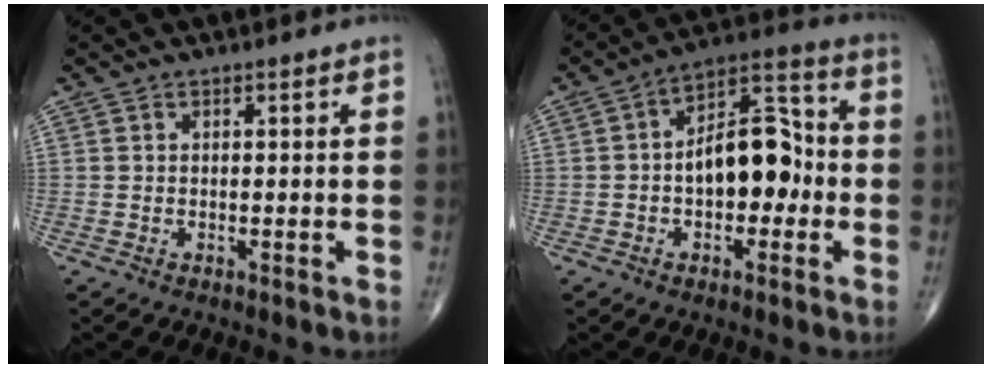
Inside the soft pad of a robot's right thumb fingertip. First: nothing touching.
{"total": 13.3, "force": [-1.3, 7.7, 10.7], "torque": [-0.138, 0.042, -0.029]}